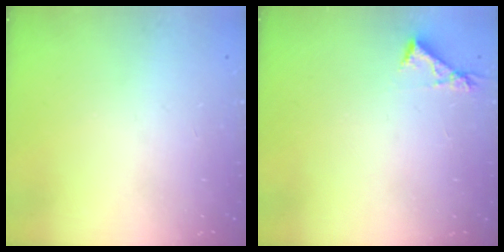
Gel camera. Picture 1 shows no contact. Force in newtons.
{"total": 4.7, "press": 4.7, "slide": 0.4}